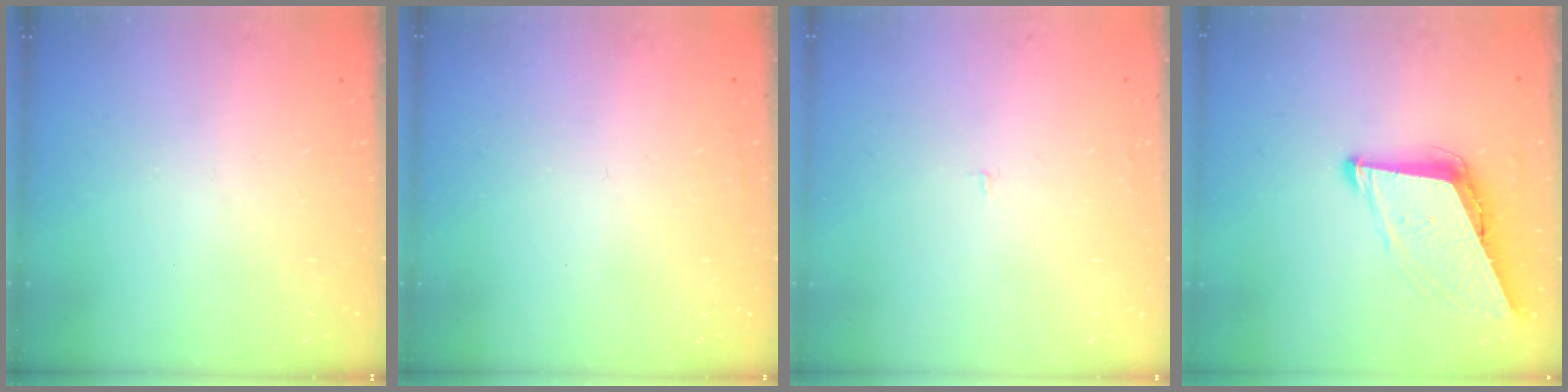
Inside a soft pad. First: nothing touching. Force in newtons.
{"total": 1.6, "press": 1.6, "slide": 0.1}
{"total": 1.2, "press": 1.2, "slide": 0.1}
{"total": 8.7, "press": 8.4, "slide": 2.4}